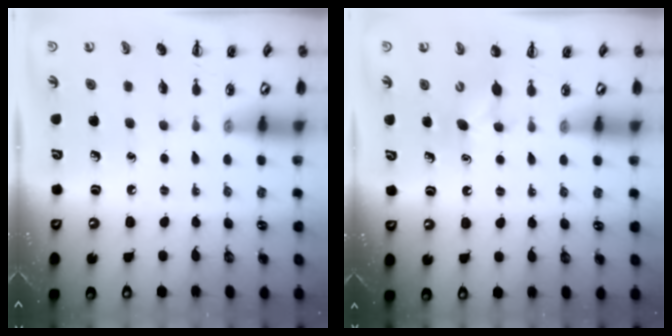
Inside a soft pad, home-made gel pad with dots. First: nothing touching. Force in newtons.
{"total": 3.9, "press": 3.7, "slide": 1.0}